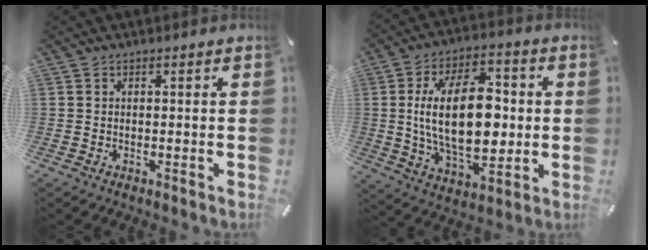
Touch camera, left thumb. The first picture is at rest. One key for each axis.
{"total": 20.8, "fx": 0.8, "fy": 11.9, "fz": 17.0, "tx": -0.323, "ty": -0.002, "tz": 0.007}